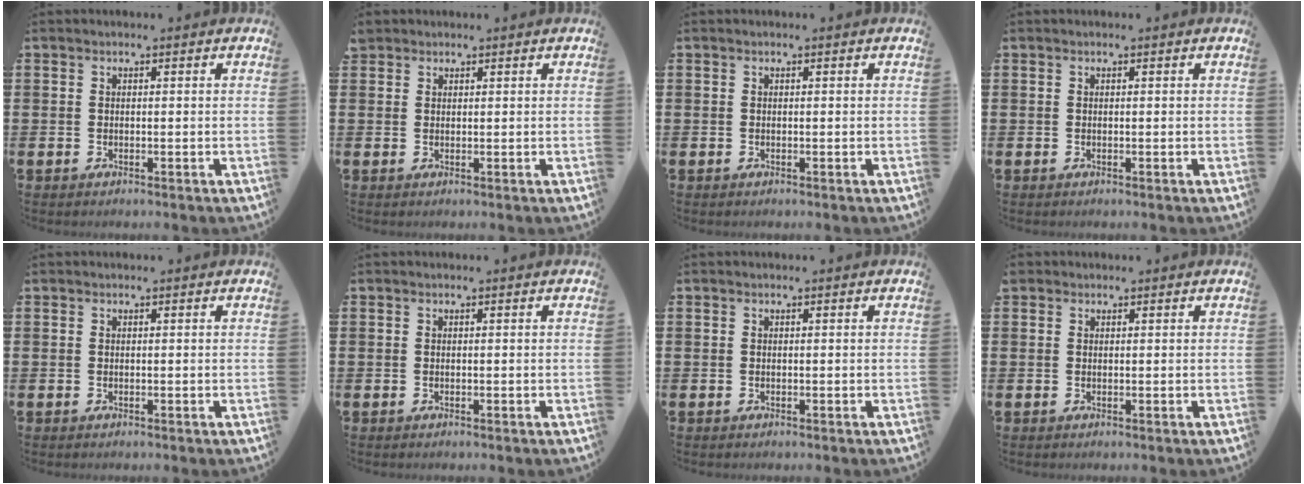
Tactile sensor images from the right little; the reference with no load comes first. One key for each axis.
{"total": 1.1, "fx": 1.0, "fy": 0.5, "fz": 0.0, "tx": 0.012, "ty": -0.002, "tz": 0.017}
{"total": 0.0}
{"total": 0.0}
{"total": 0.0}
{"total": 0.0}
{"total": 0.0}
{"total": 1.1, "fx": 0.9, "fy": 0.5, "fz": 0.0, "tx": 0.005, "ty": 0.002, "tz": 0.017}